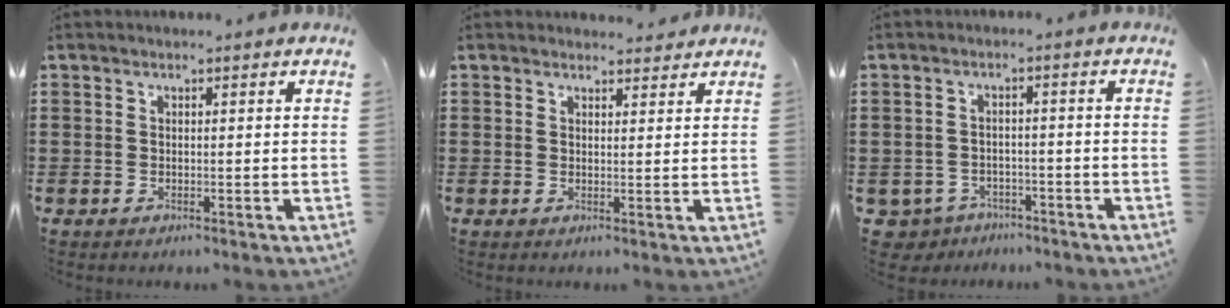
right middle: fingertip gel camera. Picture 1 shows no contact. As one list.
[{"total": 1.9, "force": [1.9, 0.5, -0.1], "torque": [0.004, -0.002, 0.035]}, {"total": 3.1, "force": [-2.9, 1.2, 0.0], "torque": [-0.025, -0.002, -0.068]}]